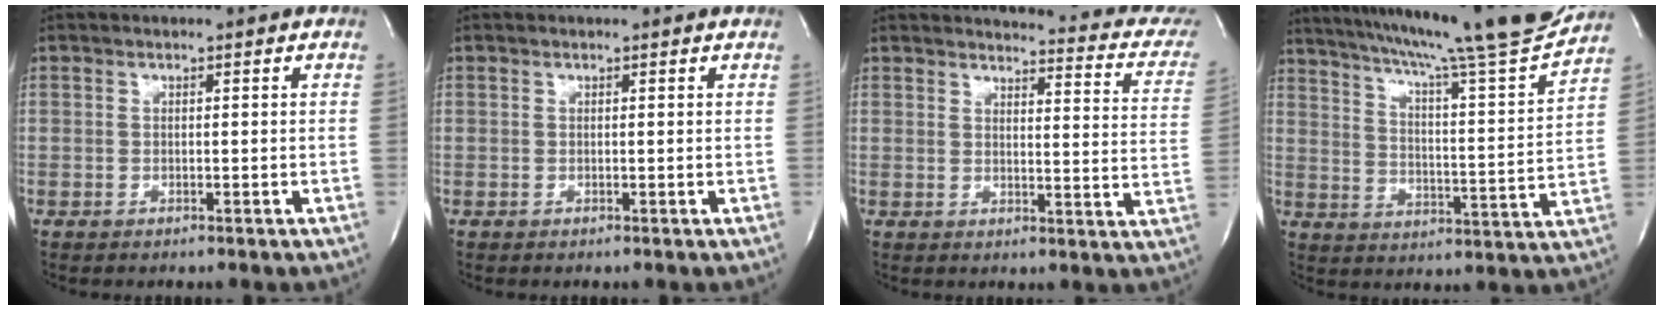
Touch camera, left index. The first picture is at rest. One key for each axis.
{"total": 0.6, "fx": 0.6, "fy": 0.0, "fz": 0.2, "tx": -0.006, "ty": 0.000, "tz": 0.004}
{"total": 14.7, "fx": 13.8, "fy": 2.1, "fz": 4.8, "tx": -0.038, "ty": -0.069, "tz": 0.124}
{"total": 22.9, "fx": 20.2, "fy": -0.9, "fz": 10.9, "tx": -0.182, "ty": -0.046, "tz": 0.279}